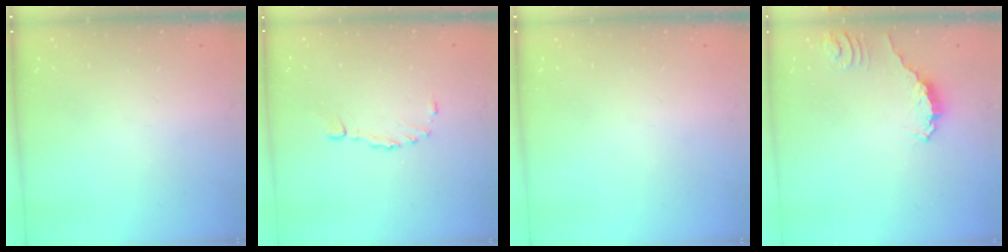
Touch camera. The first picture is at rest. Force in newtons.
{"total": 2.9, "press": 2.9, "slide": 0.5}
{"total": 0.0}
{"total": 0.0}